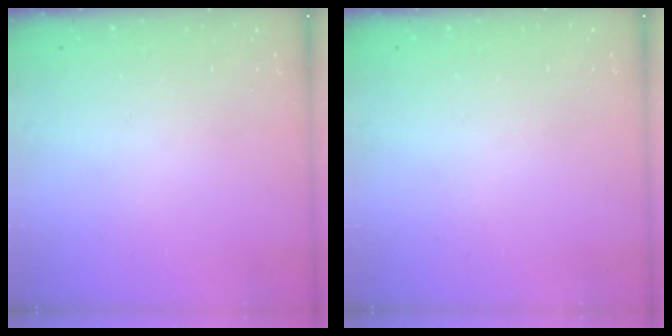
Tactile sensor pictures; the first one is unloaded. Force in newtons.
{"total": 0.0}